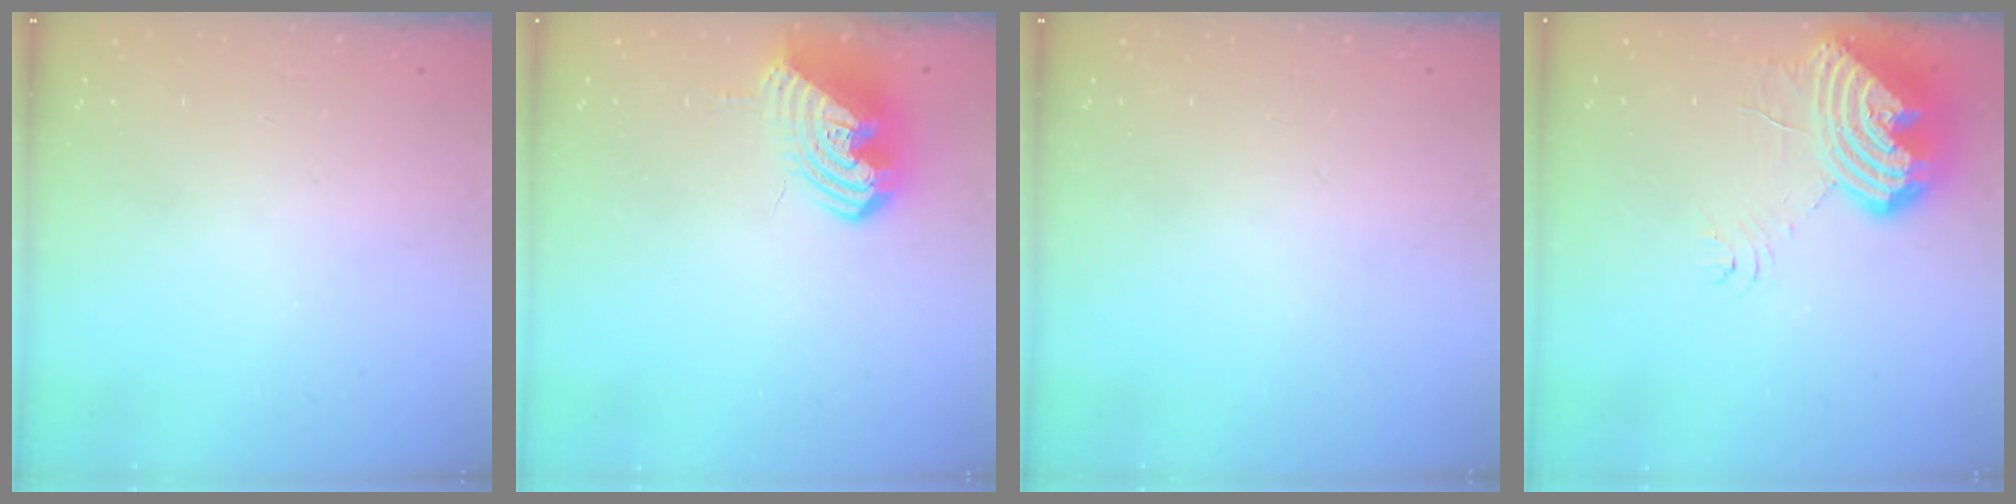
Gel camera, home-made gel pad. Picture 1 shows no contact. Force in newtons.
{"total": 11.2, "press": 11.1, "slide": 1.7}
{"total": 0.0}
{"total": 15.6, "press": 15.4, "slide": 2.2}